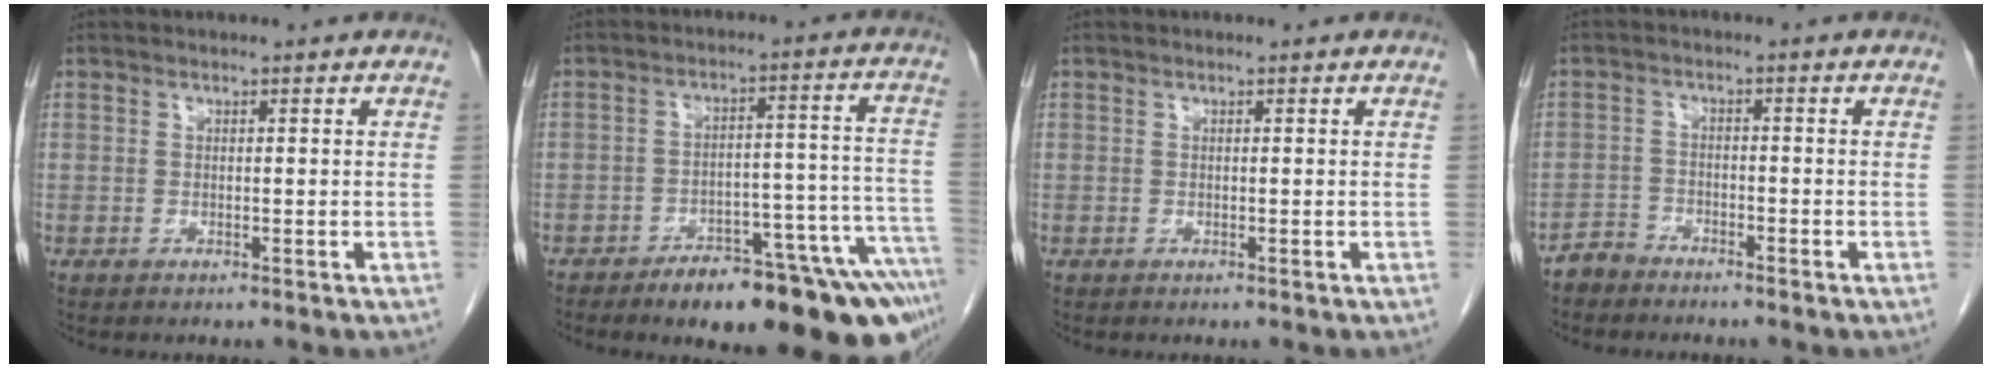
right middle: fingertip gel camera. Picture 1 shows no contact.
{"total": 18.7, "force": [-13.9, 3.8, 11.8], "torque": [-0.064, 0.034, -0.186]}
{"total": 0.0}
{"total": 2.7, "force": [-2.5, 1.0, -0.2], "torque": [0.001, 0.001, -0.049]}